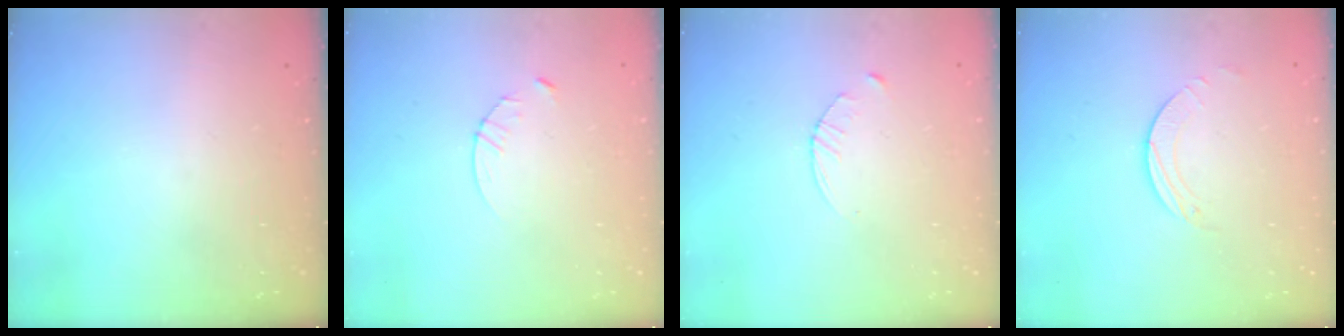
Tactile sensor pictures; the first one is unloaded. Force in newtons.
{"total": 3.4, "press": 3.4, "slide": 0.4}
{"total": 2.9, "press": 2.9, "slide": 0.4}
{"total": 2.0, "press": 2.0, "slide": 0.2}